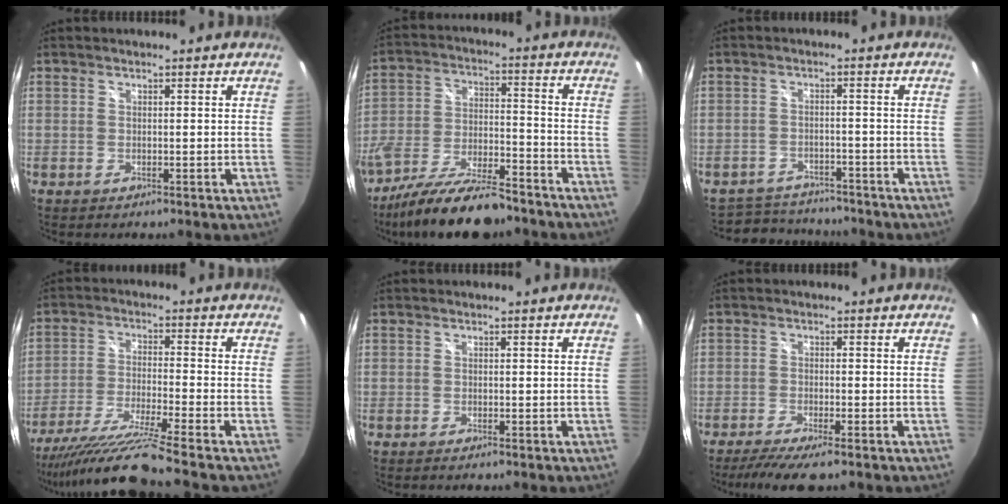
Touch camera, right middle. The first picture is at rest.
{"total": 17.9, "force": [-13.7, 5.3, 10.2], "torque": [-0.200, -0.033, -0.228]}
{"total": 8.7, "force": [-8.0, 3.1, 1.5], "torque": [-0.046, 0.010, -0.117]}
{"total": 13.6, "force": [-11.3, -2.0, 7.2], "torque": [-0.146, -0.035, -0.203]}
{"total": 0.8, "force": [-0.7, 0.0, 0.4], "torque": [-0.006, -0.003, -0.013]}
{"total": 6.8, "force": [-5.4, 0.4, 4.0], "torque": [-0.094, -0.025, -0.094]}